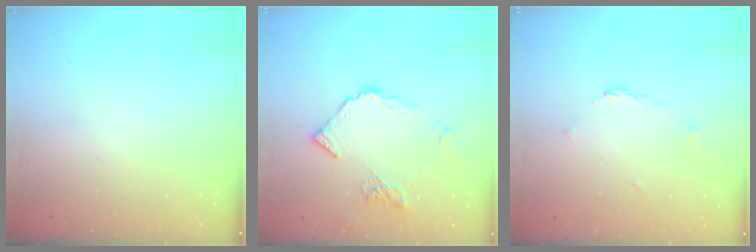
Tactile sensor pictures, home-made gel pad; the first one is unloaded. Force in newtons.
{"total": 10.5, "press": 10.4, "slide": 1.3}
{"total": 3.7, "press": 3.7, "slide": 0.8}